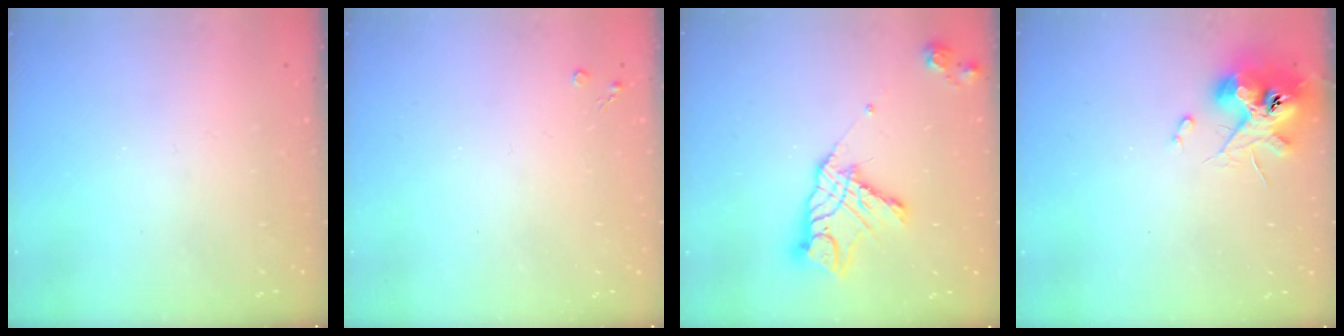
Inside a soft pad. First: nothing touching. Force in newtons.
{"total": 2.1, "press": 2.1, "slide": 0.4}
{"total": 13.2, "press": 13.1, "slide": 1.1}
{"total": 12.4, "press": 12.3, "slide": 0.9}